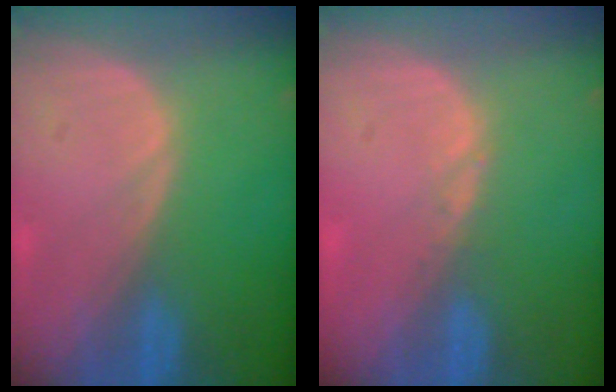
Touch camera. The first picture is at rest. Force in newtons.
{"total": 0.6, "press": 0.5, "slide": 0.3}